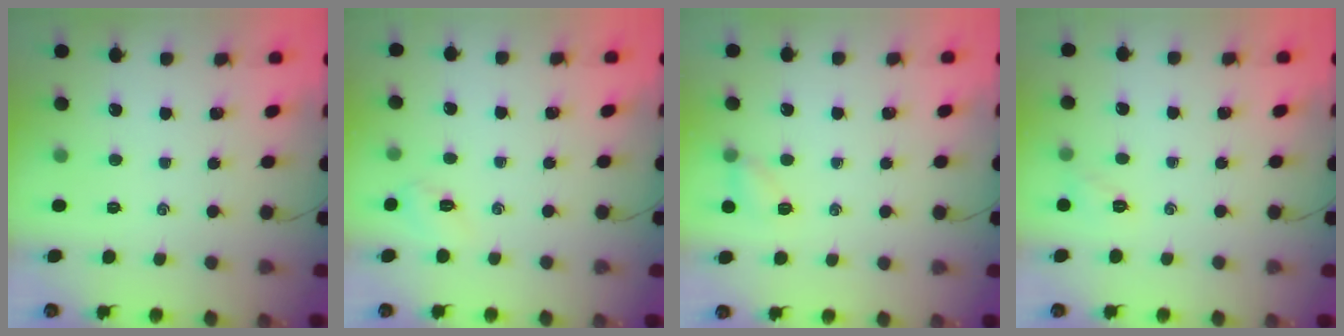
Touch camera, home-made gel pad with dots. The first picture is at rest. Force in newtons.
{"total": 5.1, "press": 4.9, "slide": 1.4}
{"total": 5.4, "press": 5.2, "slide": 1.2}
{"total": 5.6, "press": 5.5, "slide": 1.2}